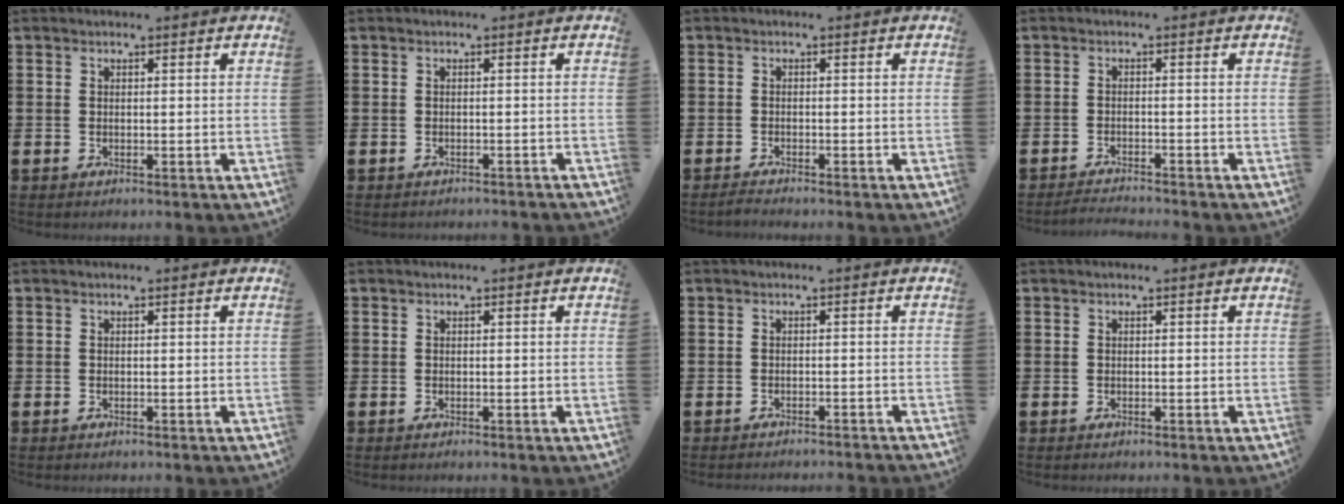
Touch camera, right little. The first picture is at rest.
{"total": 0.6, "force": [-0.6, 0.0, 0.0], "torque": [-0.002, -0.002, -0.012]}
{"total": 0.9, "force": [-0.8, 0.0, 0.4], "torque": [-0.007, -0.001, -0.016]}
{"total": 1.5, "force": [-1.5, -0.1, 0.3], "torque": [-0.006, 0.003, -0.030]}
{"total": 0.0}
{"total": 0.0}
{"total": 0.9, "force": [-0.9, -0.2, -0.1], "torque": [0.001, 0.000, -0.019]}
{"total": 0.0}